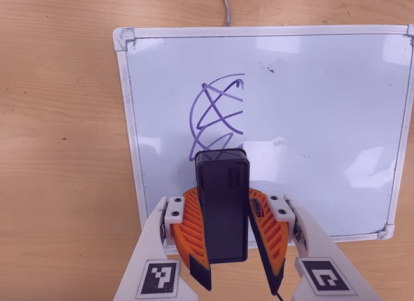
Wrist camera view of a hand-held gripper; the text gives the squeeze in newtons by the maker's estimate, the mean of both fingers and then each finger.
{"total": 9.7, "left": 10.2, "right": 9.2}